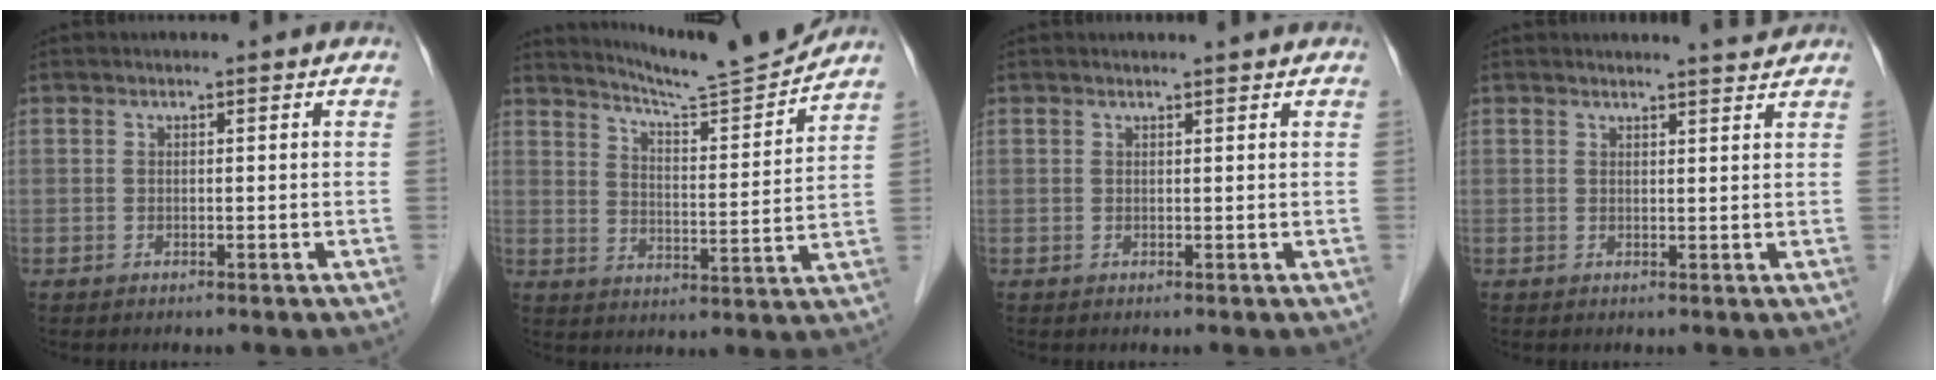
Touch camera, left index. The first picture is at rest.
{"total": 11.7, "force": [11.4, -1.6, 2.3], "torque": [-0.046, -0.024, 0.176]}
{"total": 1.3, "force": [1.3, -0.1, 0.3], "torque": [-0.008, 0.003, 0.020]}
{"total": 2.6, "force": [2.6, -0.3, 0.3], "torque": [-0.010, -0.005, 0.031]}